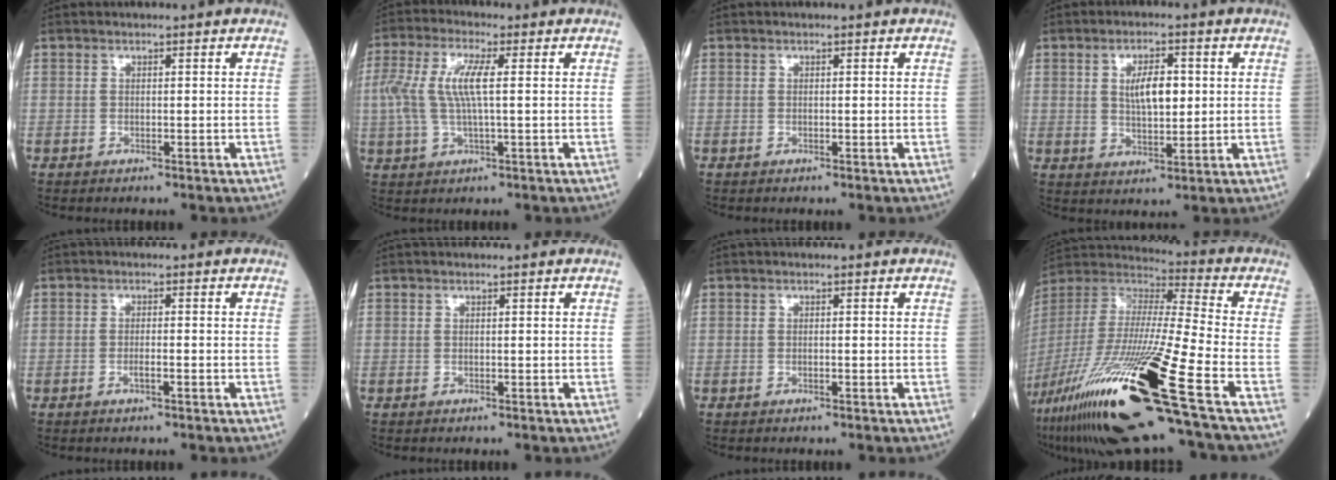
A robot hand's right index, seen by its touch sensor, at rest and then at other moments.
{"total": 7.5, "force": [0.9, 1.7, 7.3], "torque": [-0.172, 0.013, 0.016]}
{"total": 0.0}
{"total": 6.0, "force": [1.2, 2.2, 5.5], "torque": [-0.093, 0.003, 0.024]}
{"total": 1.1, "force": [-0.5, 0.1, 1.0], "torque": [-0.020, 0.000, -0.008]}
{"total": 0.0}
{"total": 0.7, "force": [-0.2, 0.1, 0.6], "torque": [-0.013, 0.000, -0.003]}
{"total": 32.1, "force": [-17.4, 1.8, 26.8], "torque": [-0.567, -0.072, -0.332]}